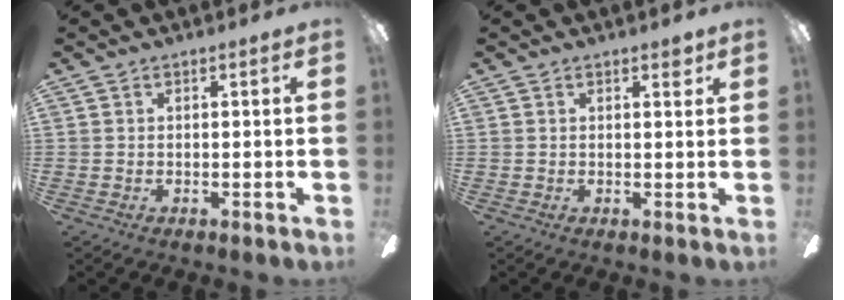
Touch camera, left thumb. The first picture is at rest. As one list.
[{"total": 1.8, "force": [1.2, 0.7, 1.1], "torque": [-0.007, -0.004, 0.018]}]